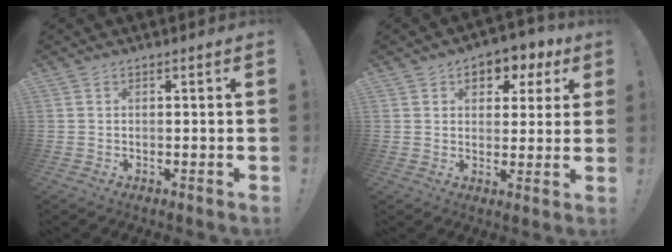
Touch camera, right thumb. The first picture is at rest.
{"total": 6.6, "force": [2.6, 5.0, 3.5], "torque": [-0.037, -0.010, 0.046]}